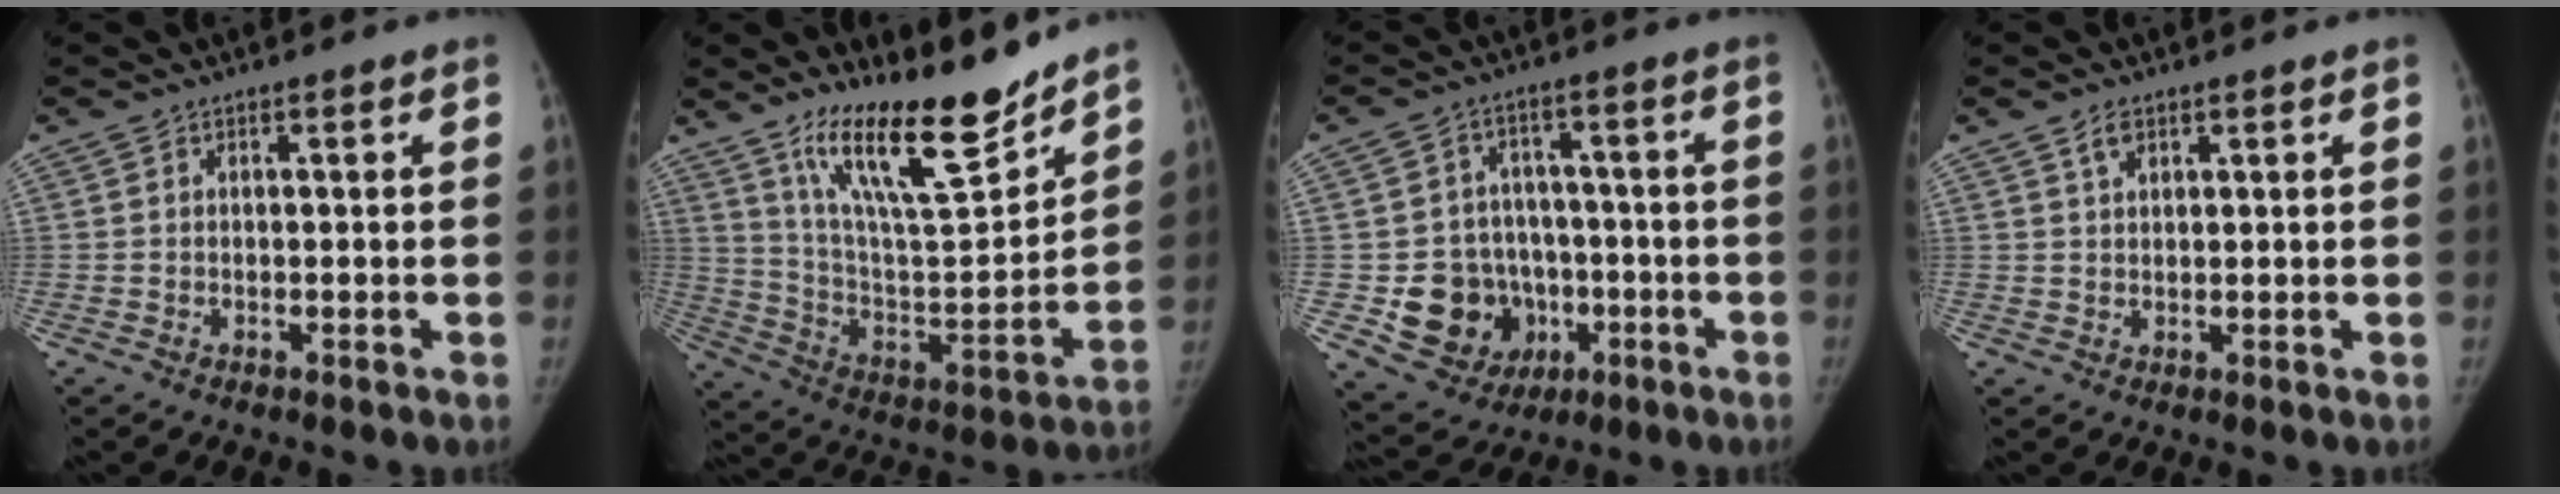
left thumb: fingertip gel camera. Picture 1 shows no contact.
{"total": 20.7, "force": [15.8, 4.4, 12.6], "torque": [-0.172, -0.100, 0.277]}
{"total": 12.9, "force": [-3.3, 11.2, 5.5], "torque": [-0.055, 0.023, -0.037]}
{"total": 2.3, "force": [1.5, 1.2, 1.2], "torque": [-0.018, -0.005, 0.030]}